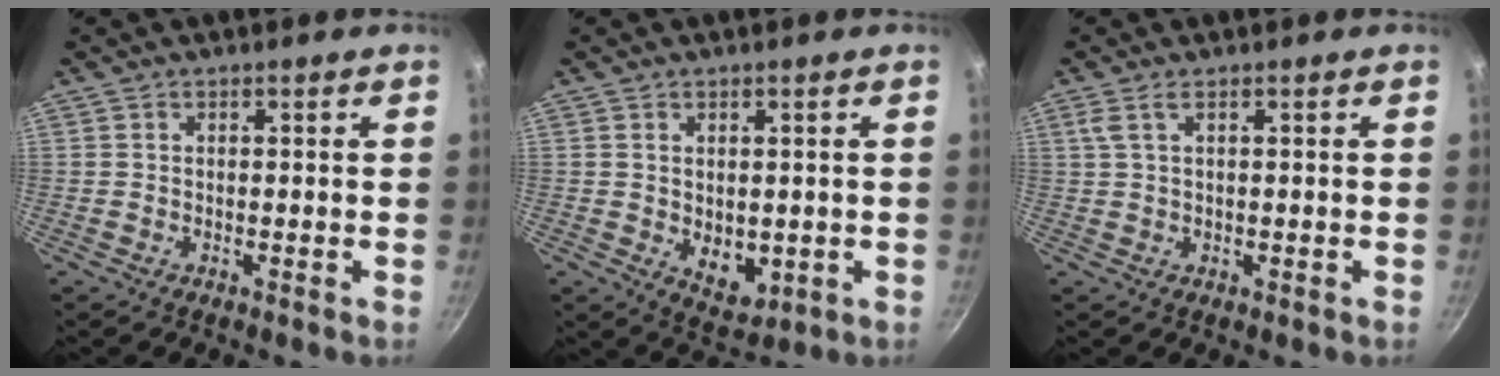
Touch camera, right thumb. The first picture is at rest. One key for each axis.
{"total": 6.4, "fx": -0.4, "fy": 4.2, "fz": 4.7, "tx": -0.058, "ty": -0.015, "tz": 0.006}
{"total": 2.4, "fx": 0.7, "fy": 0.6, "fz": 2.2, "tx": -0.045, "ty": 0.002, "tz": 0.015}